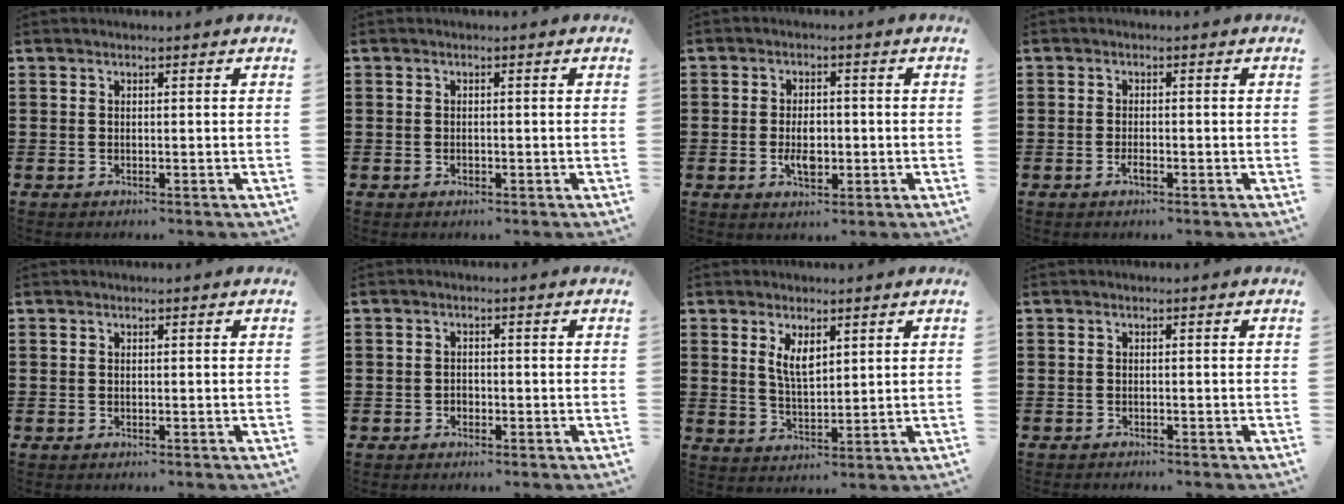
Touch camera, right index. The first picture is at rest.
{"total": 0.5, "force": [-0.3, 0.3, 0.3], "torque": [-0.006, 0.000, -0.006]}
{"total": 4.4, "force": [-0.9, 2.4, 3.6], "torque": [-0.064, 0.000, -0.018]}
{"total": 1.5, "force": [-0.8, 0.4, 1.2], "torque": [-0.033, -0.007, -0.015]}
{"total": 0.0}
{"total": 1.2, "force": [-0.8, 0.9, 0.3], "torque": [-0.010, -0.001, -0.016]}
{"total": 4.2, "force": [2.1, 1.8, 3.2], "torque": [-0.067, 0.003, 0.038]}
{"total": 0.6, "force": [-0.6, 0.0, 0.1], "torque": [-0.003, -0.002, -0.012]}